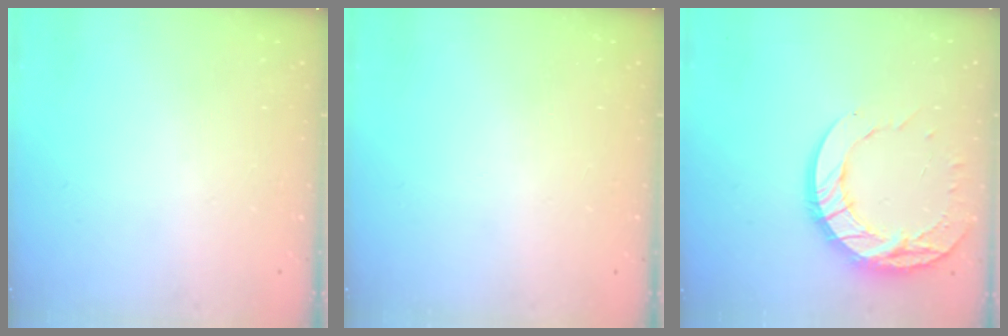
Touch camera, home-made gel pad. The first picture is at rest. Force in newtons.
{"total": 0.0}
{"total": 14.8, "press": 14.7, "slide": 1.1}